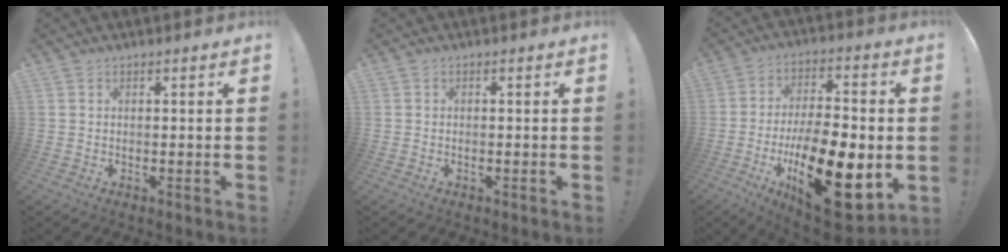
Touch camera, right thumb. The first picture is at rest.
{"total": 0.0}
{"total": 25.5, "force": [-6.5, 11.3, 21.9], "torque": [-0.370, 0.034, -0.093]}